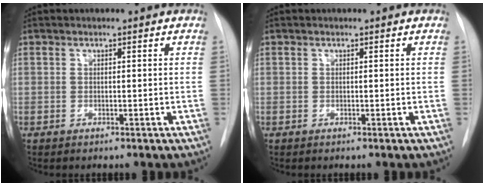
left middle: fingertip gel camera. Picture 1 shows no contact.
{"total": 0.0}